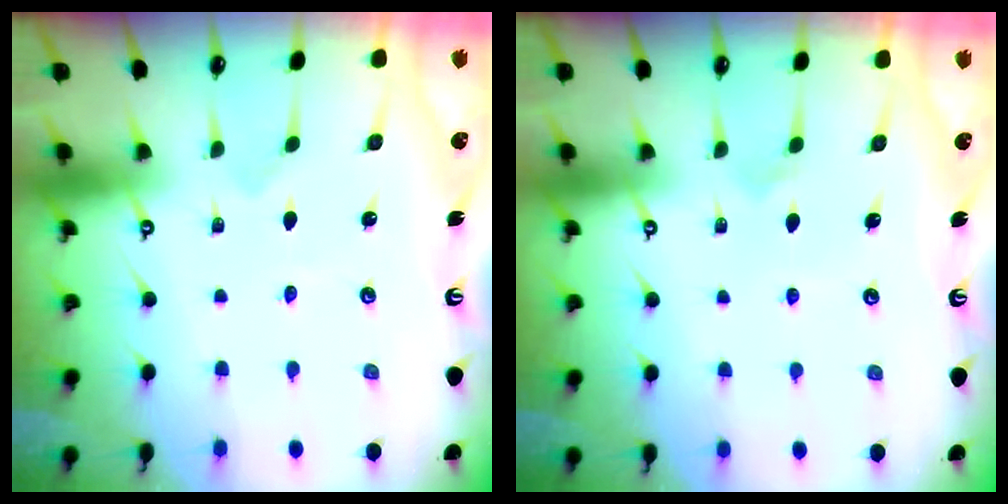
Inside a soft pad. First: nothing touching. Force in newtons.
{"total": 4.7, "press": 4.7, "slide": 0.5}